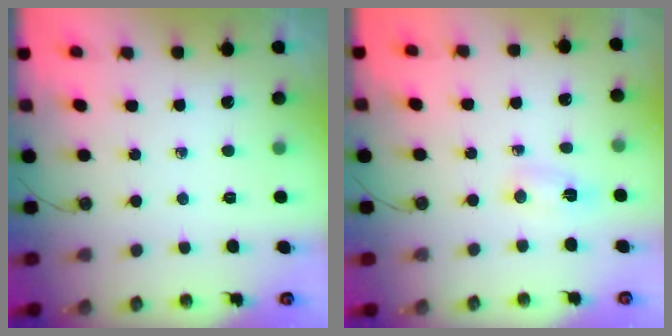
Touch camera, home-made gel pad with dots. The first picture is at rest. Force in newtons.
{"total": 2.9, "press": 1.6, "slide": 2.4}